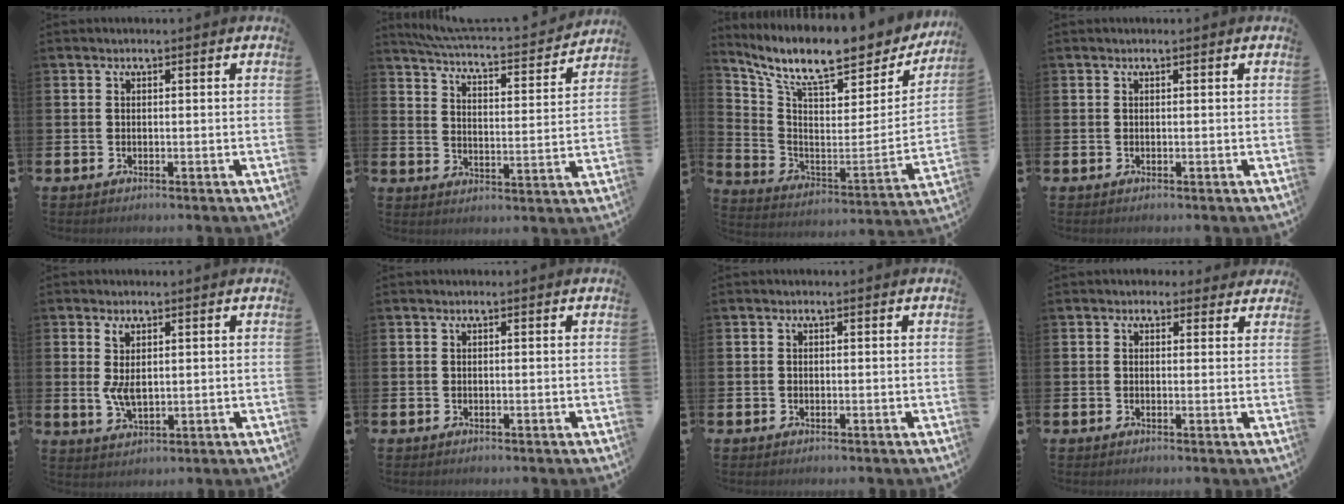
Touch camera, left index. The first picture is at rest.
{"total": 4.7, "force": [4.6, 0.3, 1.0], "torque": [-0.043, -0.044, 0.072]}
{"total": 10.8, "force": [8.8, 2.7, 5.7], "torque": [-0.133, -0.070, 0.144]}
{"total": 0.0}
{"total": 3.9, "force": [1.2, 2.0, 3.2], "torque": [-0.057, 0.002, 0.019]}
{"total": 0.0}
{"total": 0.5, "force": [-0.1, 0.5, 0.0], "torque": [0.001, 0.005, -0.003]}
{"total": 1.8, "force": [1.4, 1.2, 0.0], "torque": [0.006, -0.001, 0.022]}